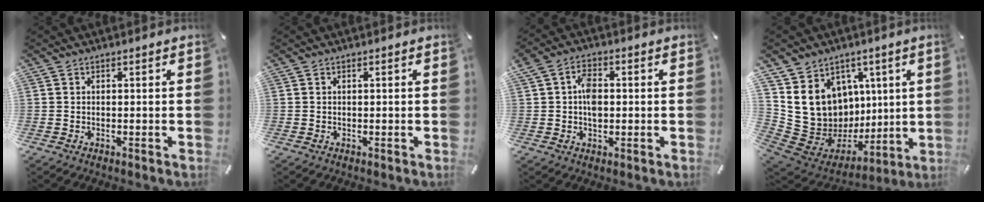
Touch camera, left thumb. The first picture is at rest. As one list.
[{"total": 0.0}, {"total": 5.6, "force": [0.3, 3.6, 4.2], "torque": [-0.066, 0.003, 0.002]}, {"total": 14.8, "force": [3.2, 13.5, 5.1], "torque": [-0.103, -0.049, 0.087]}]